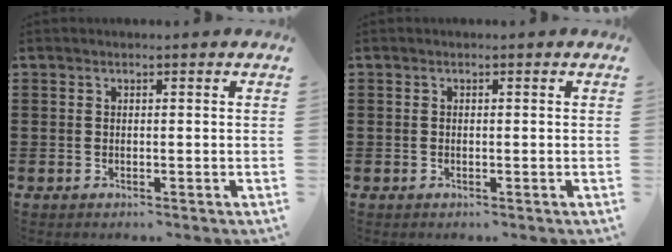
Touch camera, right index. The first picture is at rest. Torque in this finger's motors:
{"motor_torque": [-0.18, 0.15, 0.03, -0.01]}